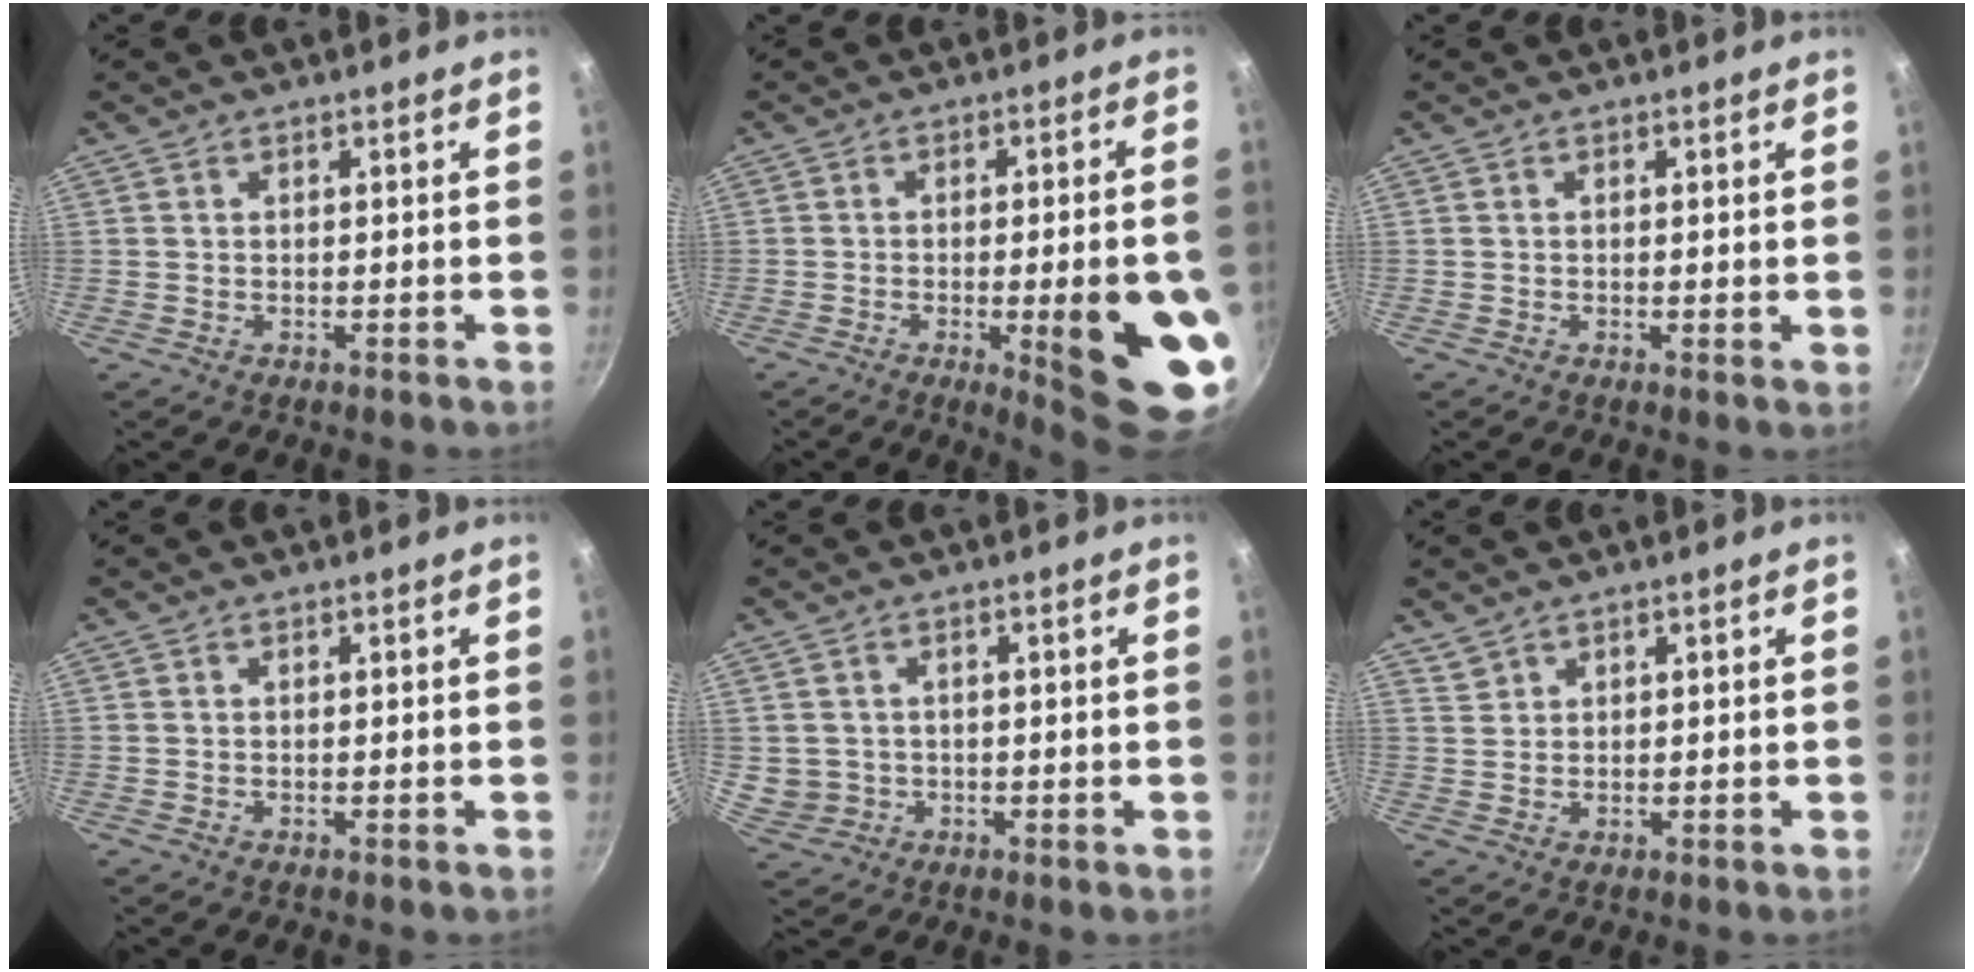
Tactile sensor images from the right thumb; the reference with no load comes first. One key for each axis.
{"total": 16.3, "fx": -4.1, "fy": 3.9, "fz": 15.3, "tx": -0.173, "ty": 0.013, "tz": -0.045}
{"total": 0.8, "fx": 0.1, "fy": 0.3, "fz": 0.7, "tx": -0.010, "ty": -0.002, "tz": 0.000}
{"total": 0.0}
{"total": 4.1, "fx": 0.0, "fy": 3.9, "fz": 1.3, "tx": -0.013, "ty": 0.006, "tz": 0.011}
{"total": 1.7, "fx": 1.5, "fy": 0.8, "fz": 0.1, "tx": 0.007, "ty": 0.004, "tz": 0.034}